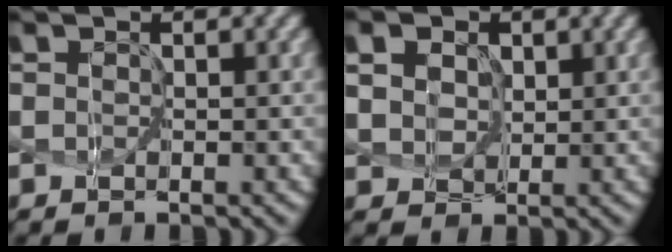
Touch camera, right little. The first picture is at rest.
{"total": 9.2, "force": [4.1, 6.6, 4.8], "torque": [-0.104, 0.031, 0.060]}